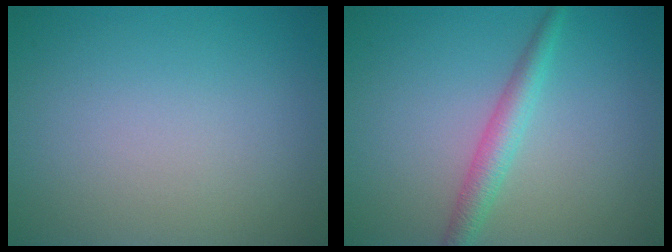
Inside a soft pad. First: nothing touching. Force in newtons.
{"total": 2.5, "press": 2.5, "slide": 0.1}